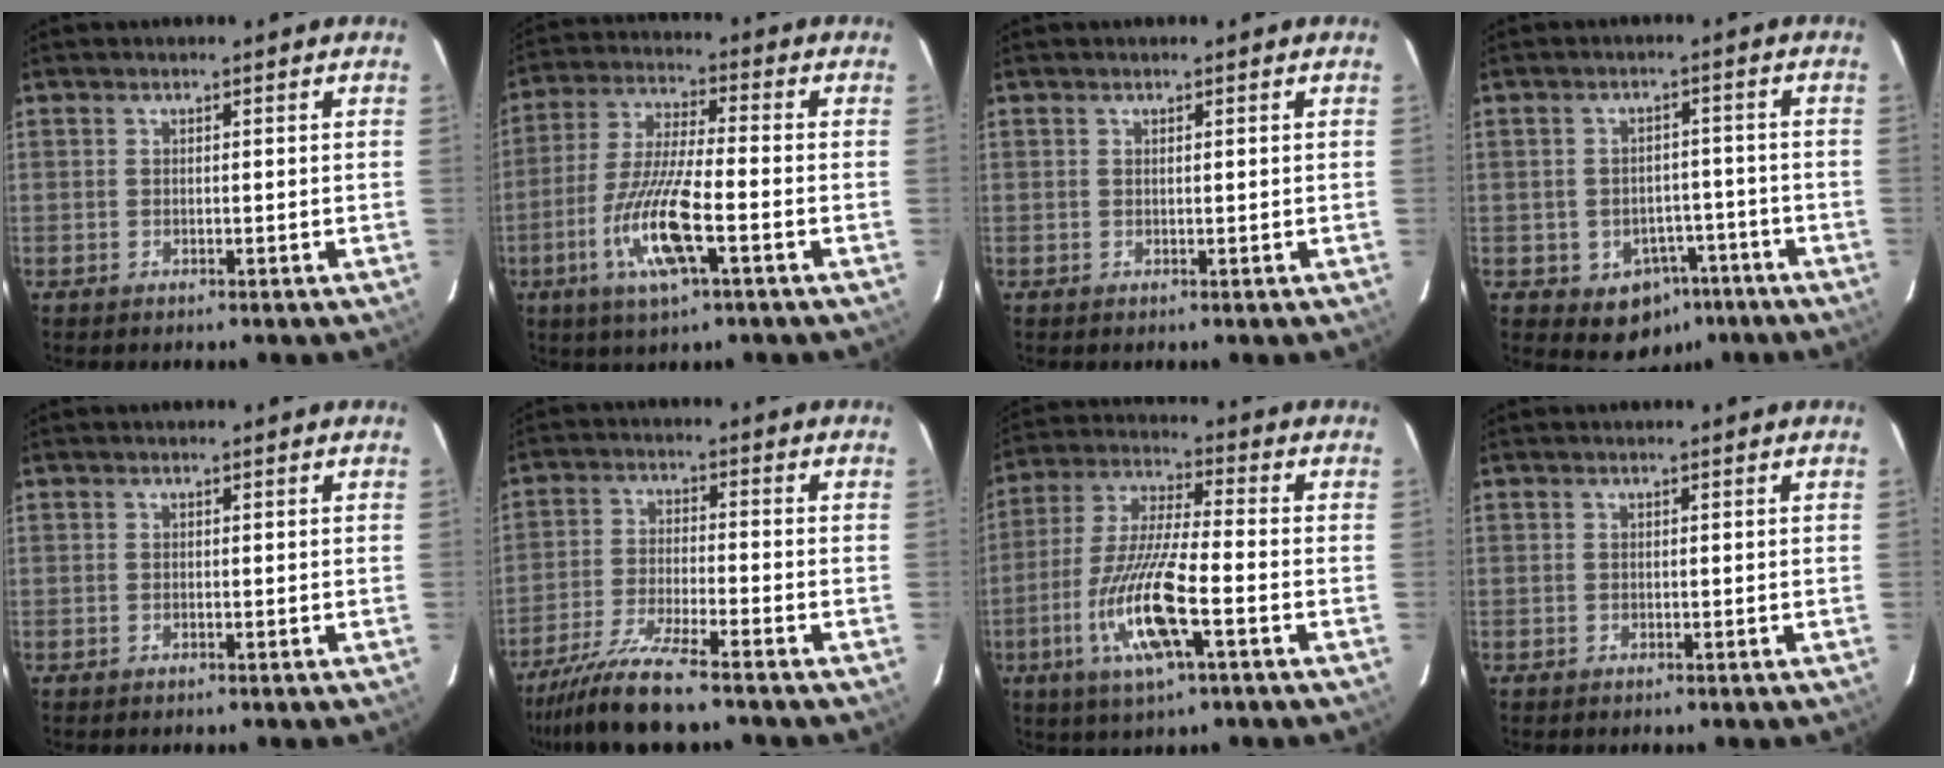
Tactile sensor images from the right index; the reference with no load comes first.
{"total": 12.1, "force": [-4.4, 1.3, 11.2], "torque": [-0.229, -0.014, -0.084]}
{"total": 0.0}
{"total": 7.1, "force": [-3.5, 5.6, 2.6], "torque": [-0.031, 0.014, -0.037]}
{"total": 0.0}
{"total": 8.9, "force": [-7.3, -0.3, 5.1], "torque": [-0.092, -0.030, -0.134]}
{"total": 13.6, "force": [-4.8, 1.3, 12.6], "torque": [-0.261, -0.014, -0.090]}
{"total": 0.0}